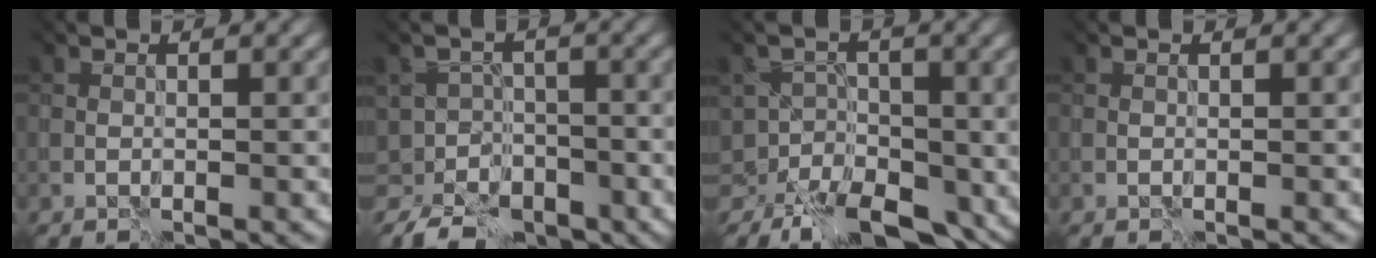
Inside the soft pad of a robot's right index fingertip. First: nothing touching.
{"total": 6.0, "force": [-4.3, 4.1, 0.6], "torque": [0.020, -0.002, -0.063]}
{"total": 7.0, "force": [-4.2, 4.8, 3.1], "torque": [-0.022, -0.005, -0.073]}
{"total": 0.0}